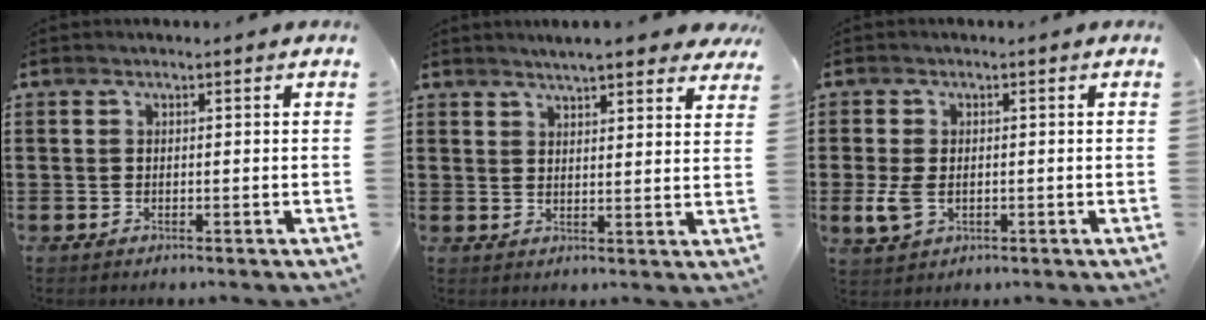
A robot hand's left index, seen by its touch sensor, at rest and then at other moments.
{"total": 4.7, "force": [4.4, 0.0, 1.8], "torque": [-0.040, -0.013, 0.076]}
{"total": 3.5, "force": [-0.5, 2.2, 2.7], "torque": [-0.075, -0.006, -0.013]}